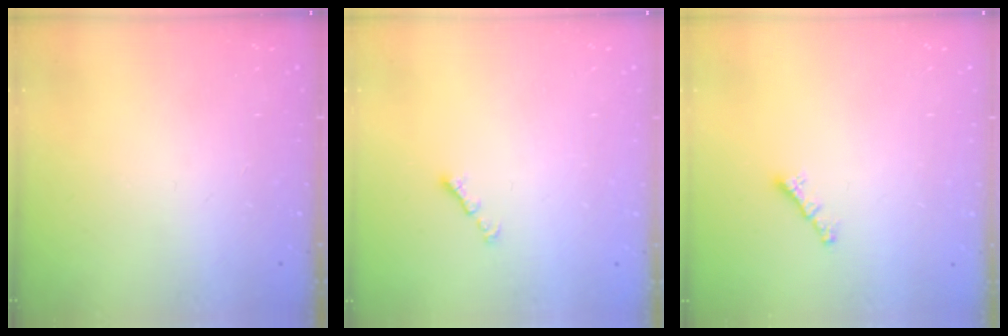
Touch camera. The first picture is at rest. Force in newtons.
{"total": 1.4, "press": 1.3, "slide": 0.5}
{"total": 0.8, "press": 0.7, "slide": 0.4}